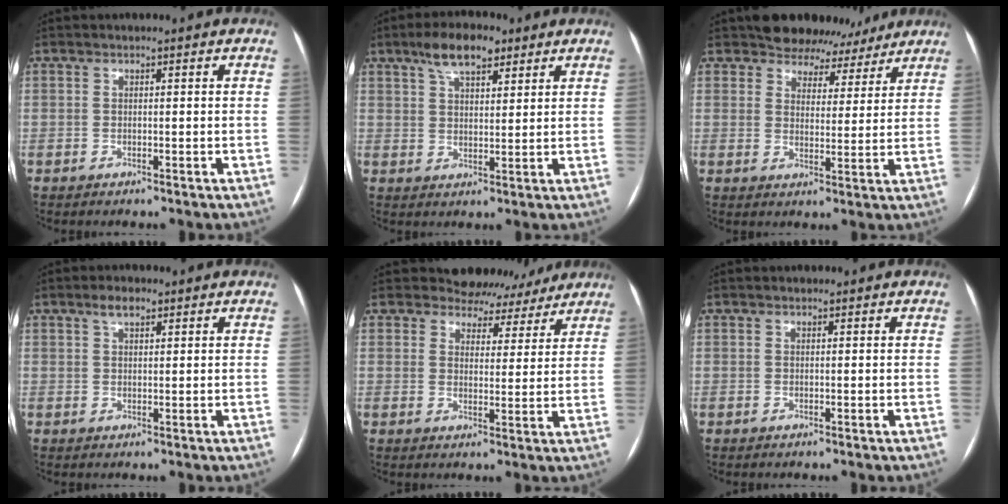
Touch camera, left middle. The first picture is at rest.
{"total": 7.8, "force": [5.1, 3.3, 4.9], "torque": [-0.092, 0.017, 0.090]}
{"total": 8.7, "force": [7.4, 4.5, -0.1], "torque": [0.023, 0.000, 0.083]}
{"total": 3.0, "force": [1.9, 1.5, 1.8], "torque": [-0.039, 0.007, 0.036]}
{"total": 9.8, "force": [8.6, 4.7, 0.0], "torque": [0.023, 0.003, 0.094]}
{"total": 0.6, "force": [0.4, 0.5, 0.1], "torque": [0.002, 0.004, 0.004]}